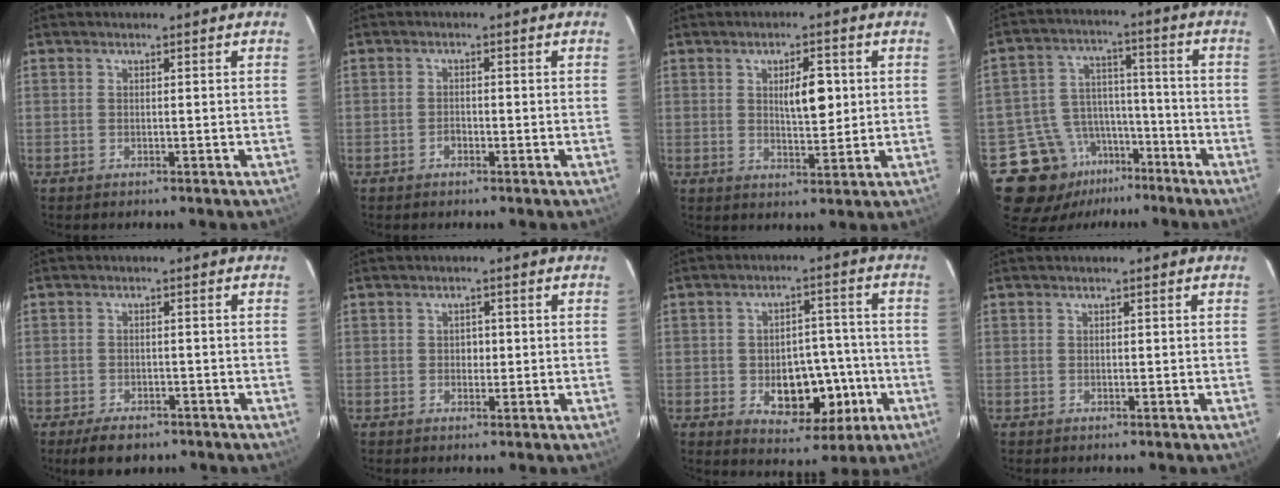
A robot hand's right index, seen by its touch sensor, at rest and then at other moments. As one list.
[{"total": 1.3, "force": [-0.8, 0.7, 0.8], "torque": [-0.013, 0.004, -0.013]}, {"total": 5.8, "force": [1.1, 2.0, 5.4], "torque": [-0.084, 0.003, 0.022]}, {"total": 14.0, "force": [-8.5, 10.1, 4.5], "torque": [-0.076, 0.060, -0.126]}, {"total": 5.2, "force": [-3.7, 2.7, 2.5], "torque": [-0.044, -0.003, -0.054]}, {"total": 1.8, "force": [-0.1, 1.3, 1.3], "torque": [-0.019, 0.003, 0.000]}, {"total": 10.9, "force": [-3.1, 6.3, 8.3], "torque": [-0.112, 0.018, -0.033]}, {"total": 0.0}]